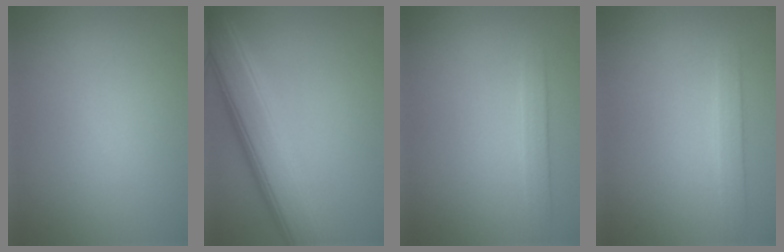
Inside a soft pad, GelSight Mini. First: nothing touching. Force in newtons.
{"total": 8.0, "press": 8.0, "slide": 0.4}
{"total": 1.7, "press": 1.7, "slide": 0.0}
{"total": 1.9, "press": 1.9, "slide": 0.3}